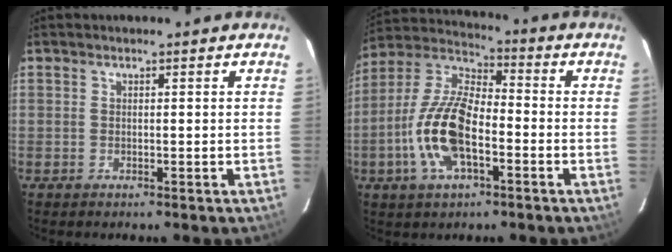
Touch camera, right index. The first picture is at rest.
{"total": 14.8, "force": [-4.6, 6.5, 12.5], "torque": [-0.266, 0.002, -0.094]}